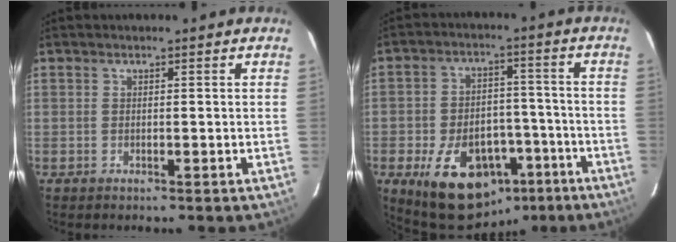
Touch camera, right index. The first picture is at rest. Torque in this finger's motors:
{"motor_torque": [1.31, -0.83, 0.68, 0.11]}